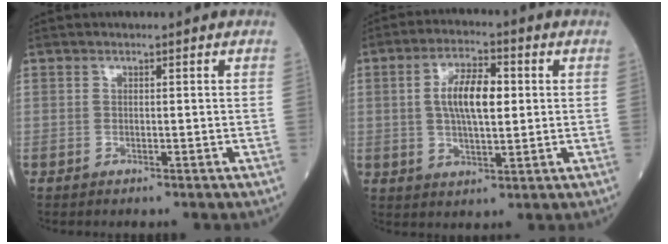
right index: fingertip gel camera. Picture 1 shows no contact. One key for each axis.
{"total": 8.3, "fx": 1.1, "fy": 2.9, "fz": 7.7, "tx": -0.145, "ty": 0.013, "tz": 0.019}